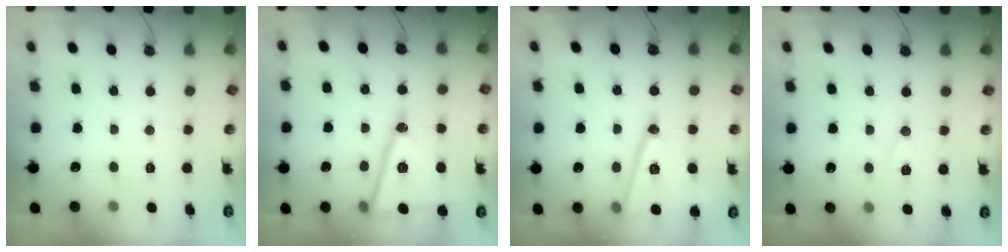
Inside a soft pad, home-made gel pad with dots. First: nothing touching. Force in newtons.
{"total": 17.2, "press": 16.8, "slide": 3.4}
{"total": 14.6, "press": 14.2, "slide": 3.3}
{"total": 7.5, "press": 6.6, "slide": 3.7}